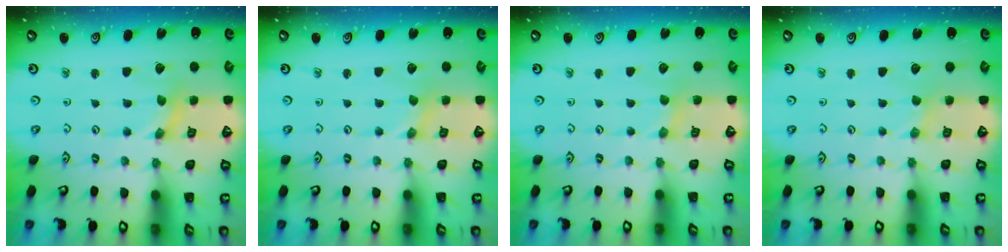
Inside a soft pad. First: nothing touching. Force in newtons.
{"total": 0.0}
{"total": 1.7, "press": 1.7, "slide": 0.3}
{"total": 0.0}